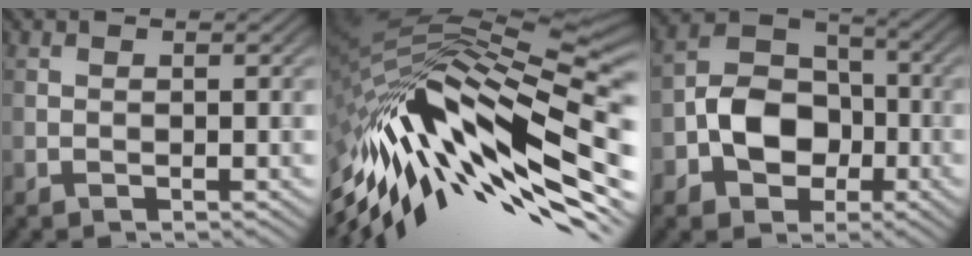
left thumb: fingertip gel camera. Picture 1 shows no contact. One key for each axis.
{"total": 18.2, "fx": -7.4, "fy": 6.7, "fz": 15.3, "tx": -0.288, "ty": -0.008, "tz": -0.137}
{"total": 8.9, "fx": -2.7, "fy": 6.7, "fz": 5.2, "tx": -0.100, "ty": 0.001, "tz": -0.067}